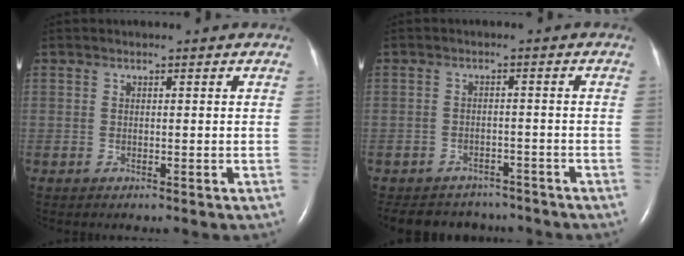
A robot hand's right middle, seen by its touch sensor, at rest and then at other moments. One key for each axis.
{"total": 10.2, "fx": -9.1, "fy": 4.2, "fz": 1.9, "tx": -0.035, "ty": 0.009, "tz": -0.113}